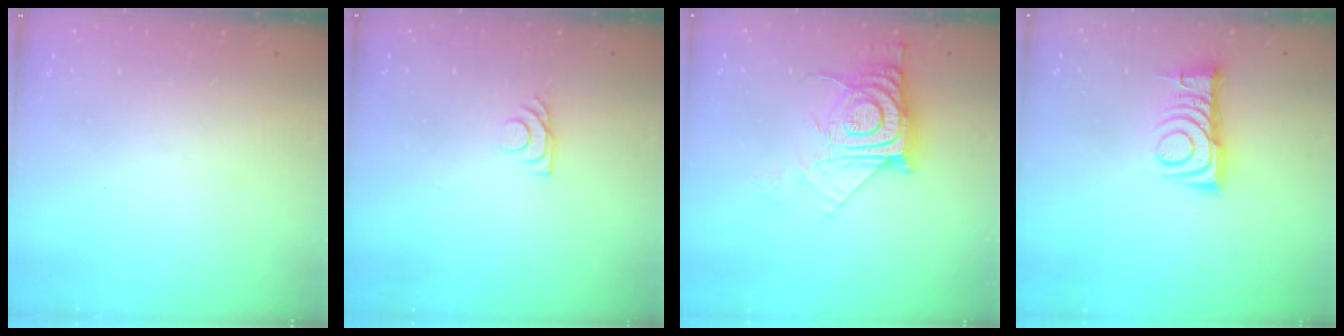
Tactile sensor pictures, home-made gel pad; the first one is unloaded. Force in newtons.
{"total": 5.3, "press": 5.3, "slide": 0.6}
{"total": 13.0, "press": 12.9, "slide": 1.1}
{"total": 10.1, "press": 10.1, "slide": 0.3}